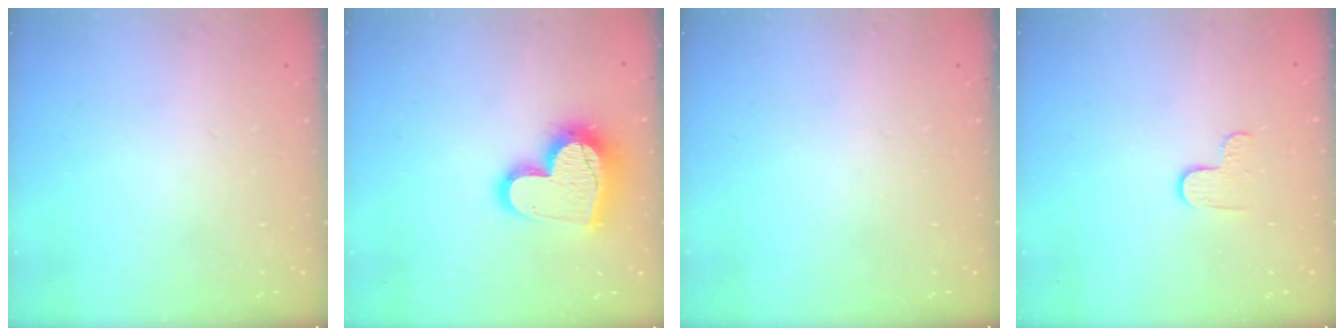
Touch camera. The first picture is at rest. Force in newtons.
{"total": 17.9, "press": 17.9, "slide": 1.5}
{"total": 0.0}
{"total": 2.9, "press": 2.9, "slide": 0.3}